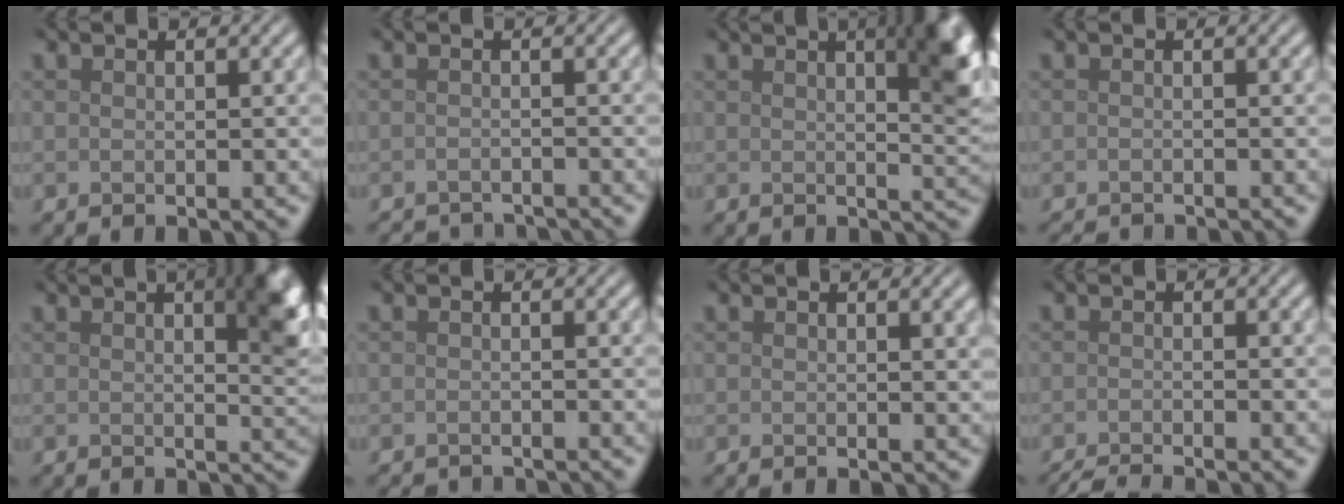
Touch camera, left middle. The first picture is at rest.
{"total": 3.4, "force": [-3.4, 0.3, 0.5], "torque": [-0.008, -0.005, -0.051]}
{"total": 8.7, "force": [3.1, 3.3, 7.4], "torque": [-0.047, 0.024, 0.032]}
{"total": 2.3, "force": [-2.2, 0.2, 0.5], "torque": [-0.002, -0.012, -0.035]}
{"total": 7.4, "force": [2.4, 2.8, 6.4], "torque": [-0.048, 0.016, 0.027]}
{"total": 2.3, "force": [-2.3, 0.2, 0.3], "torque": [0.000, -0.010, -0.033]}
{"total": 1.5, "force": [0.7, 0.5, 1.3], "torque": [-0.009, 0.005, 0.008]}
{"total": 3.0, "force": [-2.7, 0.3, 1.3], "torque": [-0.022, -0.003, -0.051]}